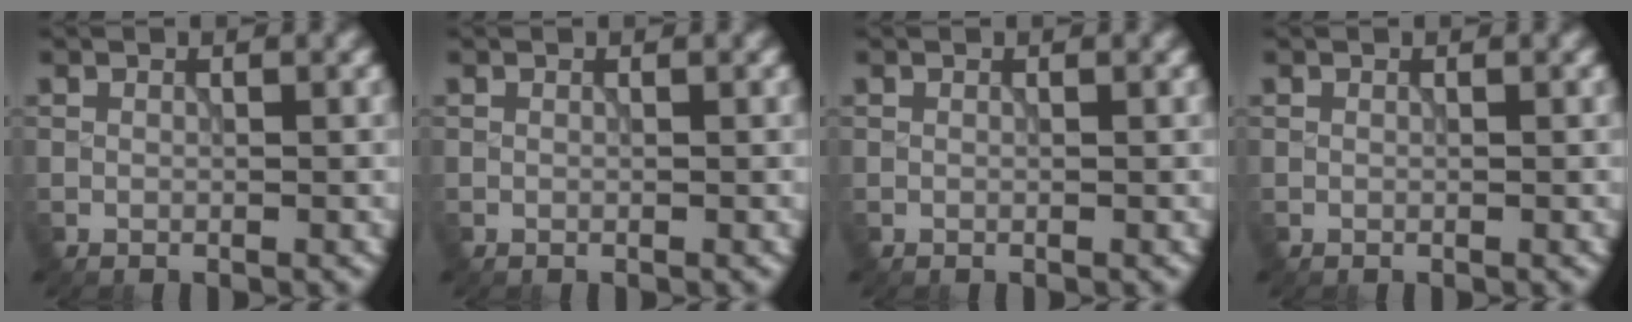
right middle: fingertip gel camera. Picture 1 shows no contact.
{"total": 0.0}
{"total": 0.0}
{"total": 0.0}